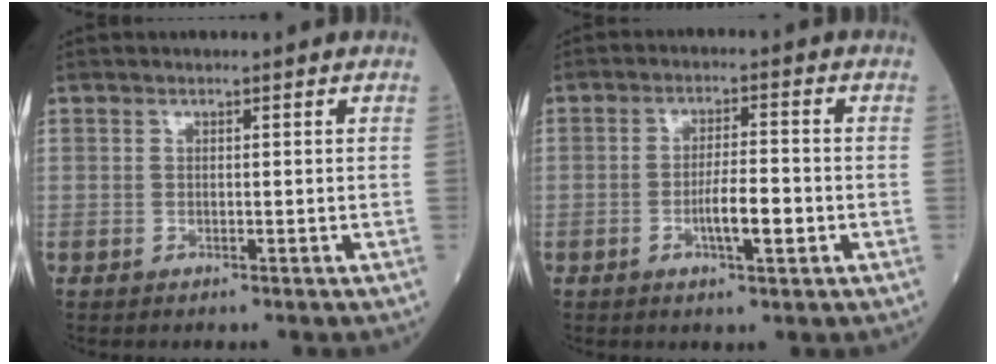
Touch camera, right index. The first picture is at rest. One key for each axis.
{"total": 5.4, "fx": -1.6, "fy": 0.8, "fz": 5.1, "tx": -0.090, "ty": 0.000, "tz": -0.026}